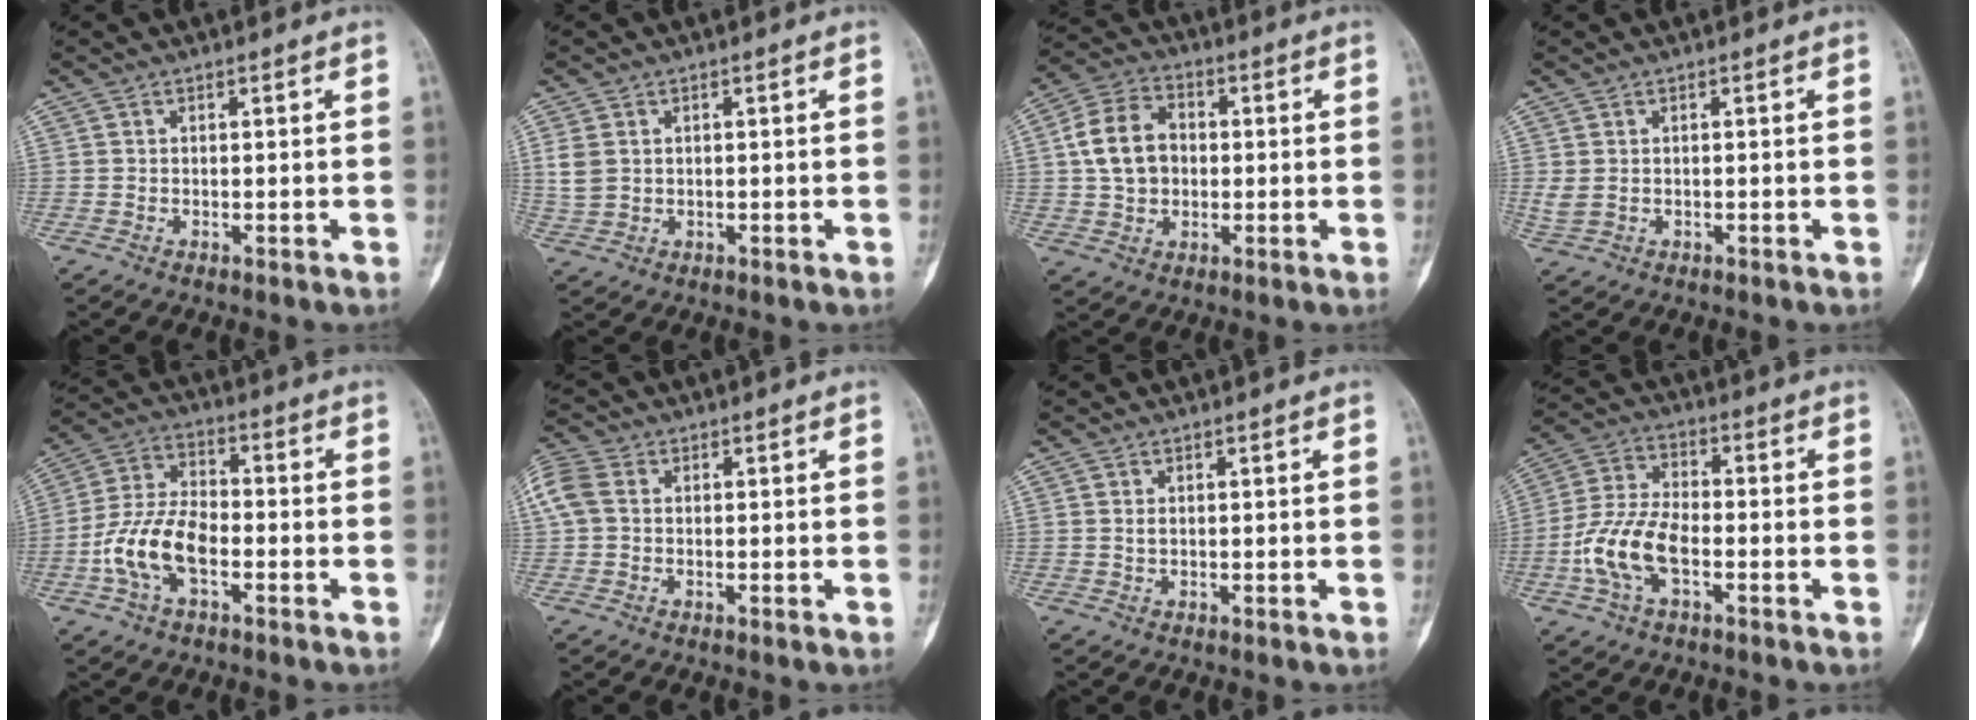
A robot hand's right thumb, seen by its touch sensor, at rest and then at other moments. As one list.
[{"total": 3.9, "force": [0.7, 2.9, 2.4], "torque": [-0.057, 0.002, 0.019]}, {"total": 10.6, "force": [0.8, 8.0, 6.9], "torque": [-0.108, 0.019, 0.008]}, {"total": 2.1, "force": [0.0, 1.5, 1.5], "torque": [-0.045, 0.004, 0.005]}, {"total": 11.8, "force": [-3.7, 6.3, 9.3], "torque": [-0.186, 0.032, -0.073]}, {"total": 6.2, "force": [0.7, 4.5, 4.1], "torque": [-0.113, 0.018, 0.010]}, {"total": 0.8, "force": [0.2, 0.5, 0.6], "torque": [-0.011, 0.001, 0.004]}, {"total": 11.5, "force": [-3.4, 5.9, 9.3], "torque": [-0.195, 0.027, -0.069]}]